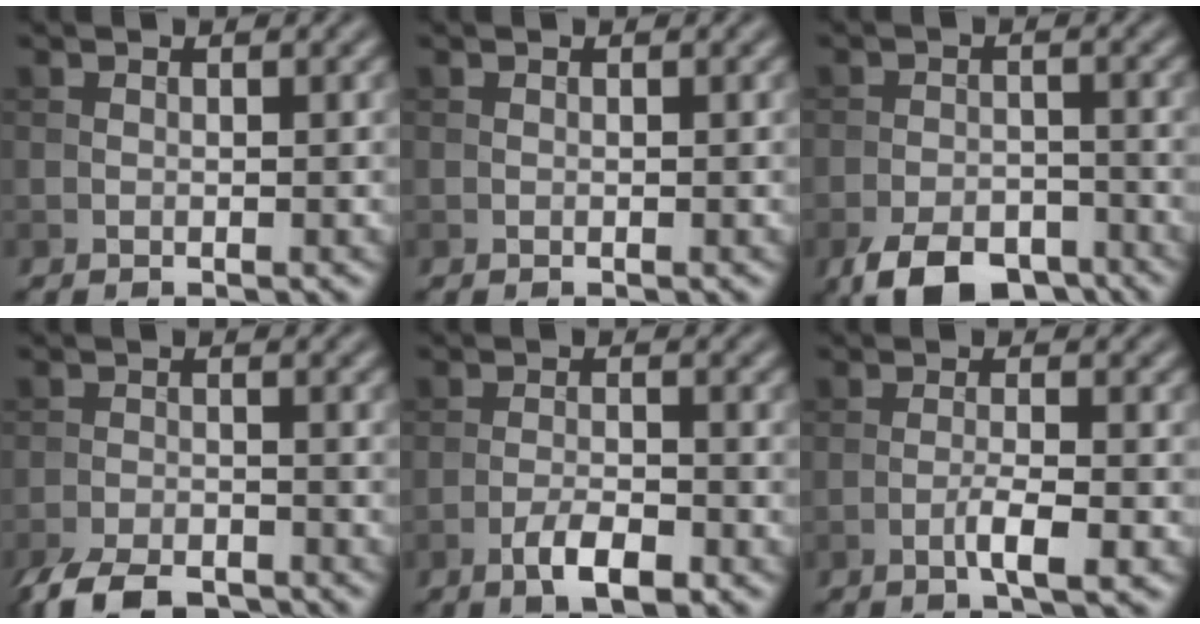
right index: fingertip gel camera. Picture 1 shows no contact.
{"total": 0.0}
{"total": 6.6, "force": [-4.6, 3.1, 3.4], "torque": [-0.053, -0.009, -0.080]}
{"total": 5.8, "force": [-4.6, 2.1, 2.8], "torque": [-0.045, -0.011, -0.090]}
{"total": 3.6, "force": [-2.0, 1.1, 2.7], "torque": [-0.052, 0.002, -0.039]}
{"total": 2.9, "force": [-1.2, 0.5, 2.6], "torque": [-0.045, 0.005, -0.025]}